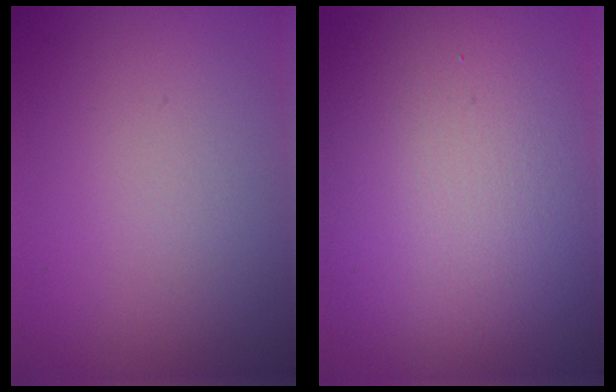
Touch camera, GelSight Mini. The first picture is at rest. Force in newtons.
{"total": 16.0, "press": 15.9, "slide": 1.3}